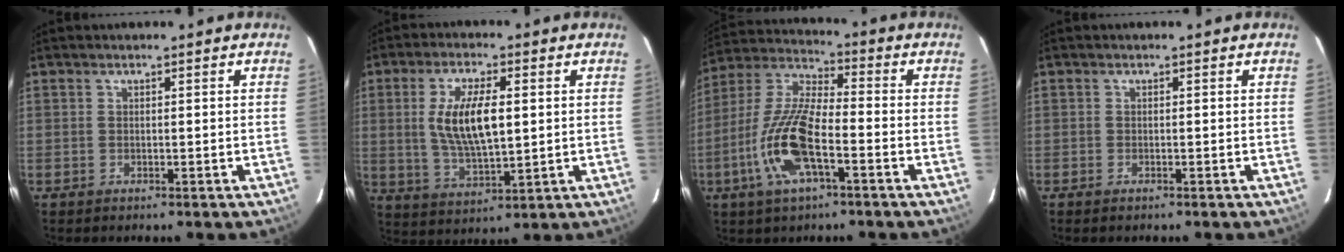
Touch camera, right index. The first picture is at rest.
{"total": 11.4, "force": [1.5, 4.3, 10.5], "torque": [-0.203, -0.002, 0.034]}
{"total": 14.6, "force": [-5.5, 4.6, 12.7], "torque": [-0.271, -0.006, -0.111]}
{"total": 0.8, "force": [-0.6, 0.2, 0.4], "torque": [-0.009, -0.002, -0.012]}